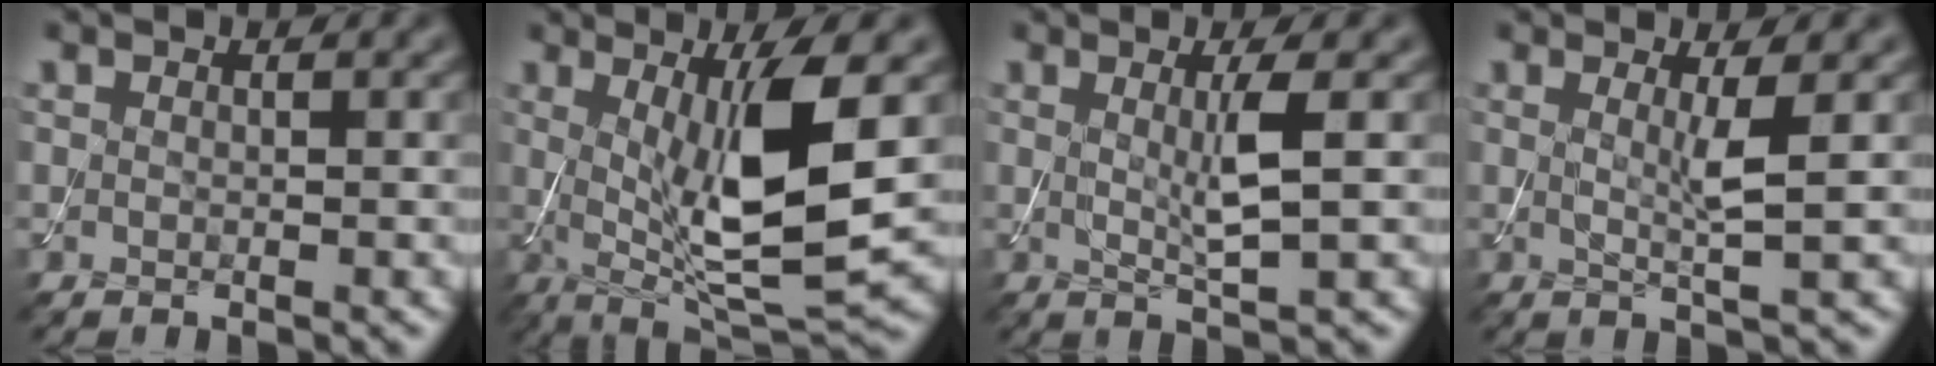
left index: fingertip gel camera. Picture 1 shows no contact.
{"total": 10.4, "force": [0.9, 2.7, 10.0], "torque": [-0.163, -0.014, 0.026]}
{"total": 3.3, "force": [0.5, 0.5, 3.2], "torque": [-0.057, -0.010, 0.010]}
{"total": 2.6, "force": [0.5, 0.4, 2.5], "torque": [-0.044, -0.008, 0.005]}